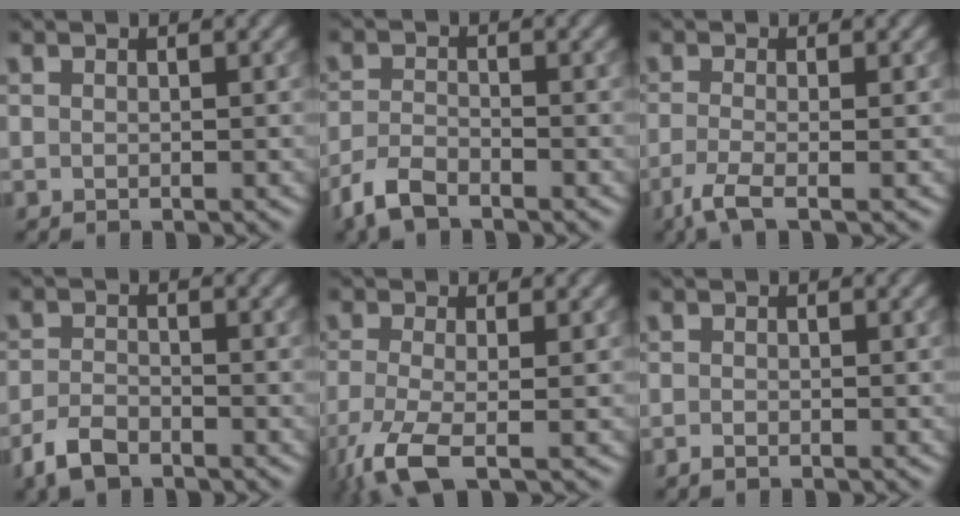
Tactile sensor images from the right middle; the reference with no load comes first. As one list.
[{"total": 3.0, "force": [-2.6, 0.9, 1.2], "torque": [-0.032, -0.005, -0.061]}, {"total": 3.3, "force": [-1.7, 0.9, 2.7], "torque": [-0.054, -0.012, -0.044]}, {"total": 2.8, "force": [-2.3, 1.0, 1.2], "torque": [-0.030, -0.003, -0.053]}, {"total": 4.9, "force": [-2.6, 1.3, 3.9], "torque": [-0.091, -0.014, -0.062]}, {"total": 0.7, "force": [-0.6, 0.1, 0.2], "torque": [-0.008, -0.003, -0.012]}]